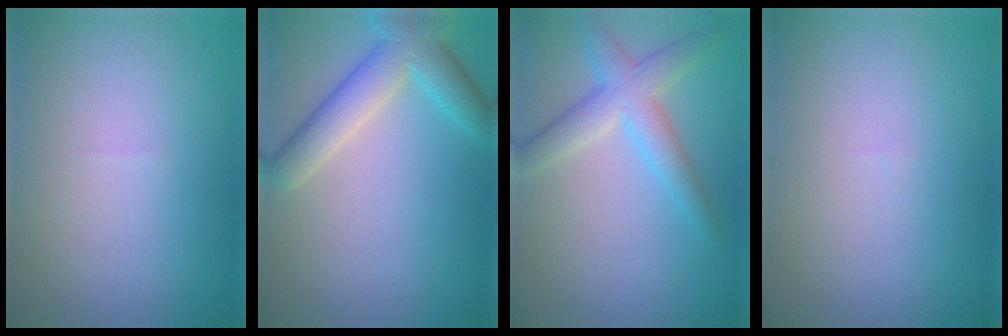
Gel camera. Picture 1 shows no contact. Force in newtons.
{"total": 4.8, "press": 4.8, "slide": 0.2}
{"total": 4.2, "press": 4.2, "slide": 0.1}
{"total": 0.0}